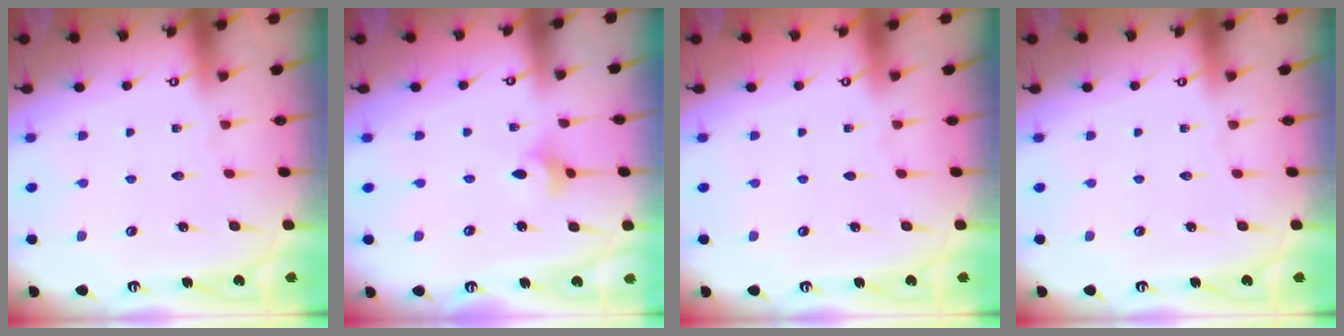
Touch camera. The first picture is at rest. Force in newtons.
{"total": 3.1, "press": 3.1, "slide": 0.6}
{"total": 0.0}
{"total": 0.0}